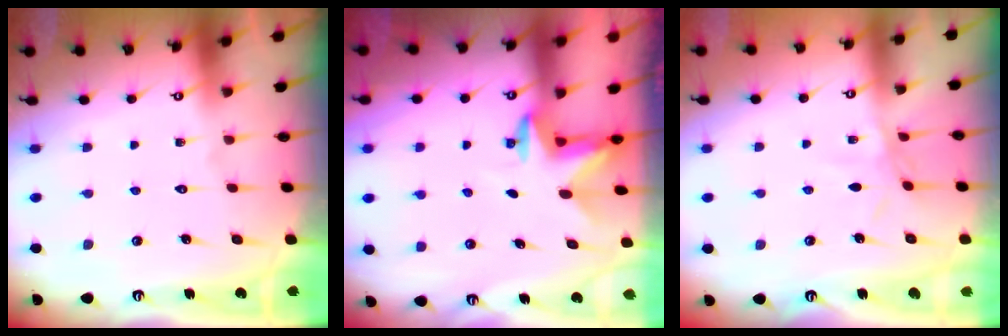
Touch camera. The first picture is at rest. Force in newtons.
{"total": 2.8, "press": 2.8, "slide": 0.7}
{"total": 2.8, "press": 2.8, "slide": 0.2}